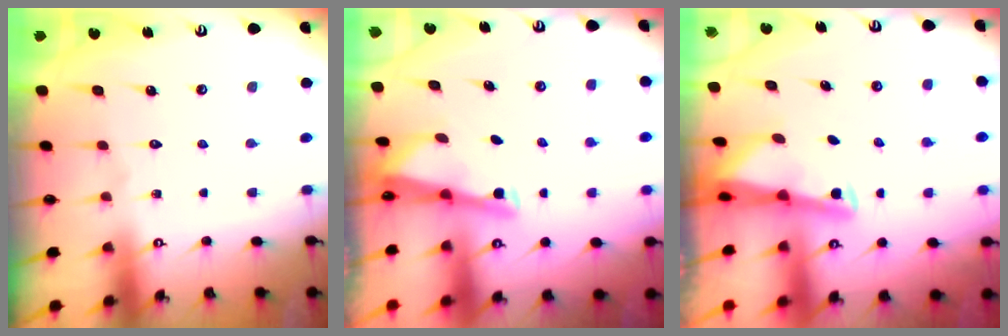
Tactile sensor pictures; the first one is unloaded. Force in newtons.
{"total": 2.7, "press": 2.7, "slide": 0.1}
{"total": 2.3, "press": 2.2, "slide": 0.3}